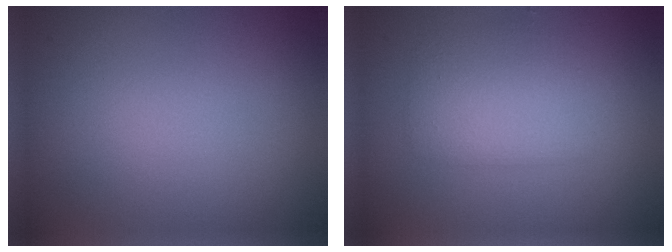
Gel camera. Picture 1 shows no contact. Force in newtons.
{"total": 3.4, "press": 3.4, "slide": 0.0}